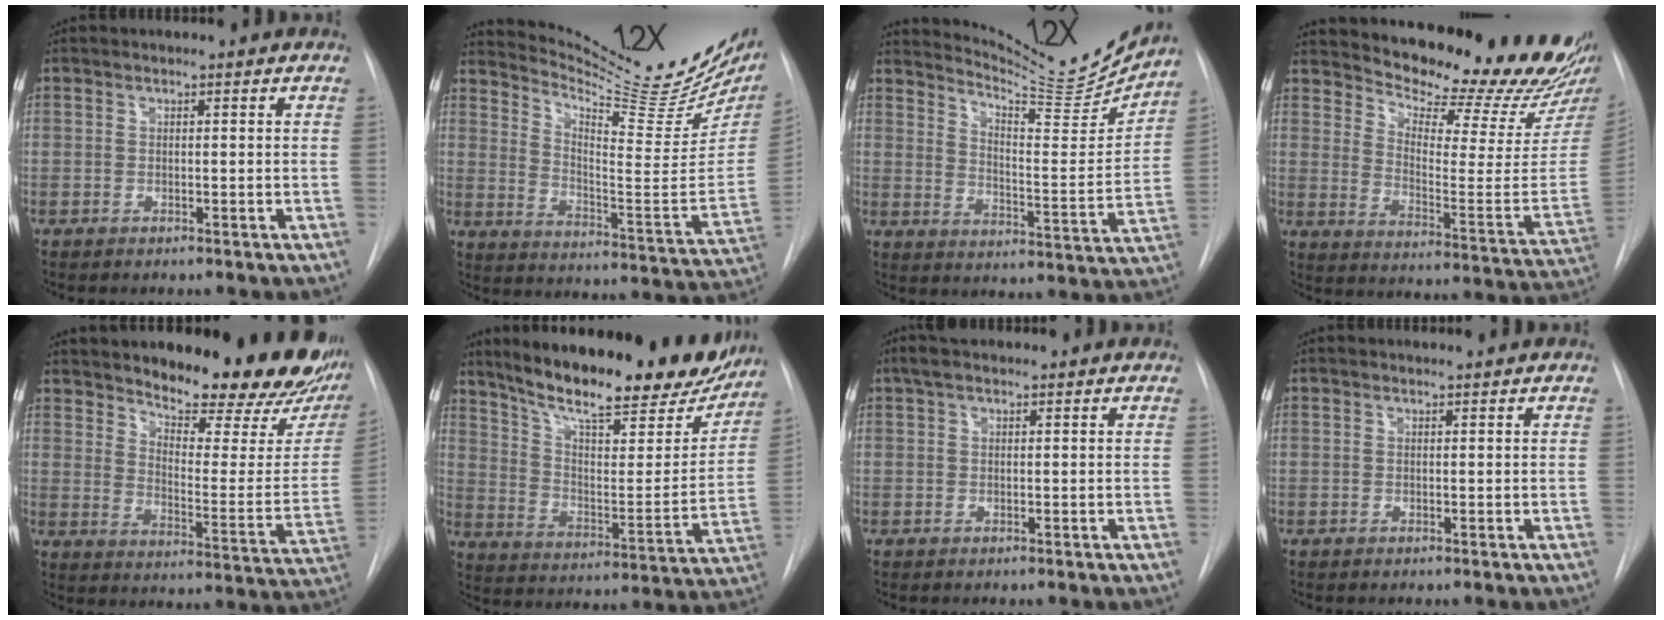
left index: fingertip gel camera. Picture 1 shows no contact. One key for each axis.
{"total": 25.3, "fx": 22.2, "fy": 4.3, "fz": 11.3, "tx": -0.165, "ty": -0.085, "tz": 0.292}
{"total": 15.7, "fx": 15.4, "fy": 0.4, "fz": 3.2, "tx": -0.057, "ty": -0.071, "tz": 0.210}
{"total": 23.5, "fx": 22.1, "fy": 1.5, "fz": 7.9, "tx": -0.119, "ty": -0.125, "tz": 0.280}
{"total": 23.5, "fx": 19.5, "fy": 5.1, "fz": 12.2, "tx": -0.172, "ty": -0.071, "tz": 0.247}
{"total": 25.6, "fx": 21.2, "fy": 5.7, "fz": 13.3, "tx": -0.201, "ty": -0.029, "tz": 0.295}
{"total": 2.9, "fx": 2.0, "fy": 1.0, "fz": 1.9, "tx": -0.041, "ty": 0.021, "tz": 0.037}
{"total": 0.9, "fx": 0.9, "fy": -0.1, "fz": -0.1, "tx": -0.005, "ty": 0.003, "tz": 0.015}